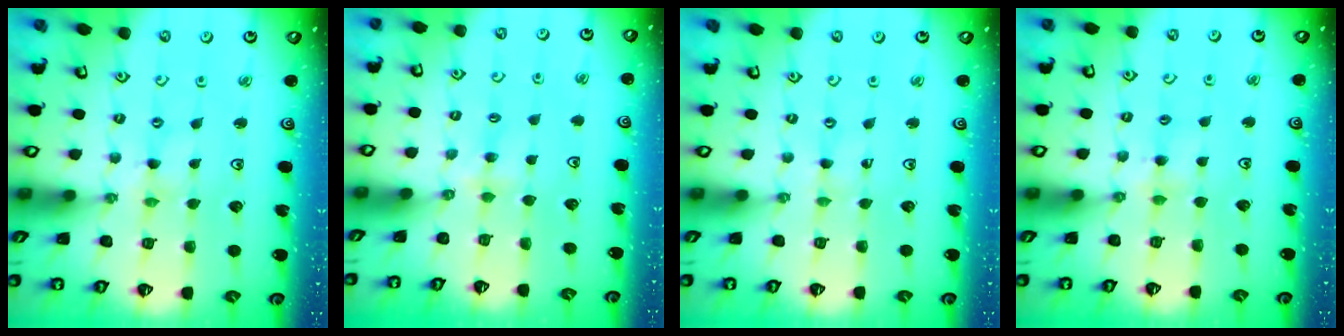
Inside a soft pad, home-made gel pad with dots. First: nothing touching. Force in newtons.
{"total": 3.6, "press": 3.6, "slide": 0.4}
{"total": 0.0}
{"total": 5.0, "press": 5.0, "slide": 0.6}